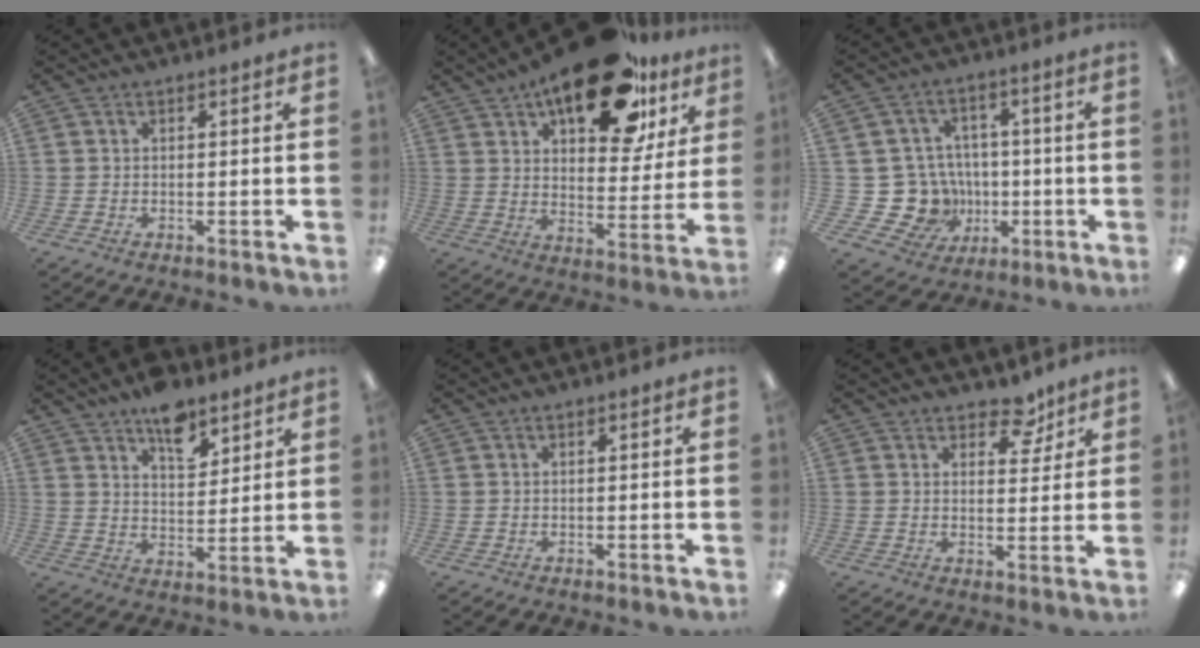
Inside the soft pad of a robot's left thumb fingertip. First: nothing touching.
{"total": 22.0, "force": [14.0, 9.9, 13.9], "torque": [-0.196, -0.066, 0.229]}
{"total": 14.1, "force": [-2.8, 13.0, 4.8], "torque": [-0.119, 0.012, -0.033]}
{"total": 9.2, "force": [6.7, 4.4, 4.5], "torque": [-0.053, -0.041, 0.114]}
{"total": 0.0}
{"total": 6.5, "force": [4.8, 3.5, 2.5], "torque": [-0.017, -0.026, 0.080]}